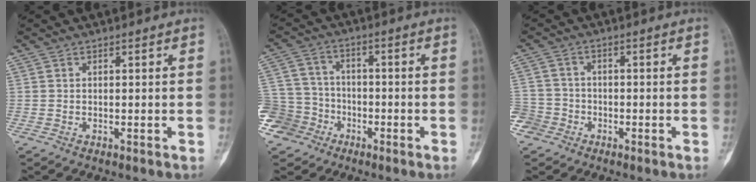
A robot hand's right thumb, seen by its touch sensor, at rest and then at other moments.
{"total": 11.0, "force": [-5.8, 9.2, 2.0], "torque": [-0.032, 0.043, -0.106]}
{"total": 5.5, "force": [-2.8, 4.7, 0.4], "torque": [0.005, 0.021, -0.057]}